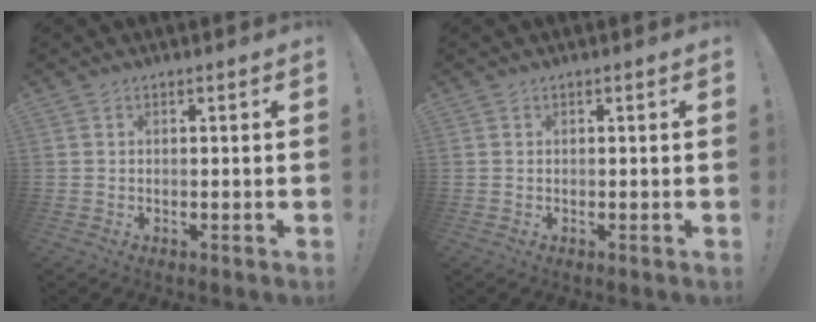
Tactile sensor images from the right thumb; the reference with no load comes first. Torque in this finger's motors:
{"motor_torque": [-0.01, 0.01, 0.00, 0.00, 0.00]}